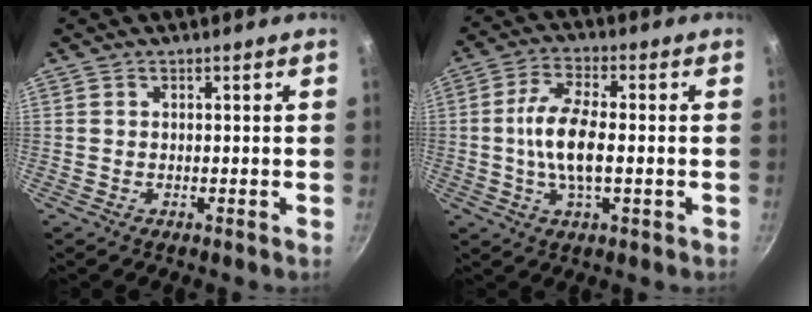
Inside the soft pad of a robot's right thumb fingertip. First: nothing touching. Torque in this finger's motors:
{"motor_torque": [2.62, 2.31, 2.10, -0.66, 0.72]}